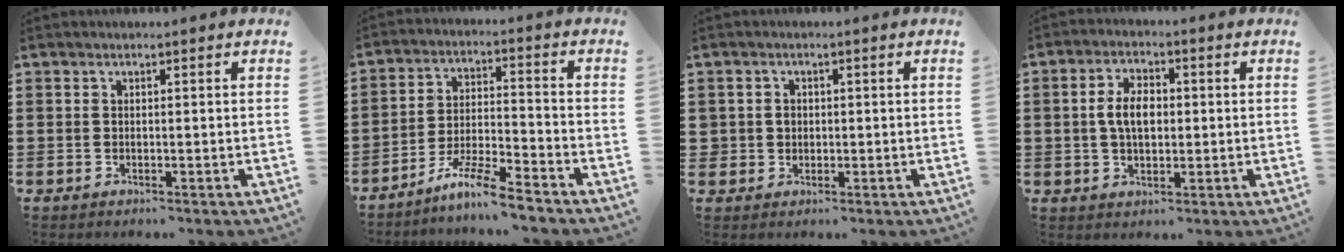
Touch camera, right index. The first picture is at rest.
{"total": 7.6, "force": [-6.6, -0.1, 3.7], "torque": [-0.080, -0.005, -0.129]}
{"total": 2.4, "force": [-0.2, 2.4, 0.4], "torque": [-0.019, 0.008, -0.007]}
{"total": 5.5, "force": [0.2, 3.1, 4.6], "torque": [-0.091, 0.005, -0.003]}